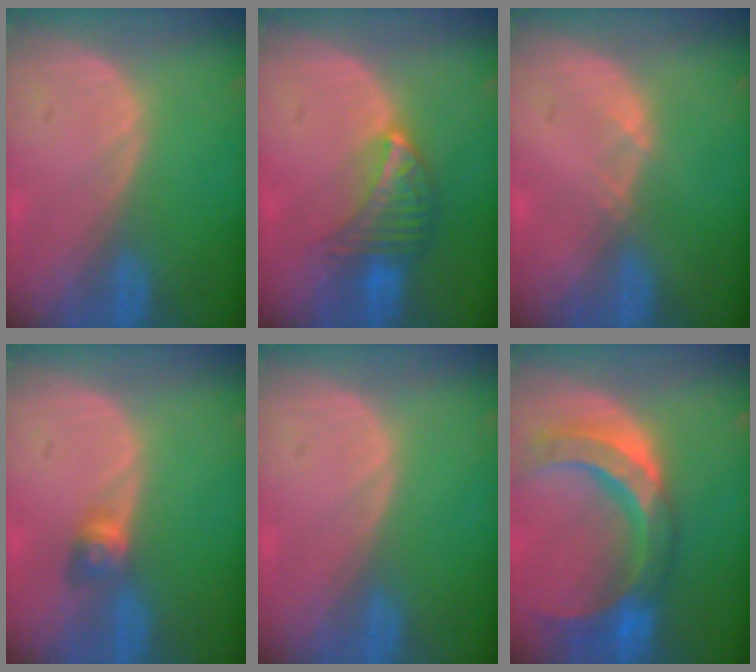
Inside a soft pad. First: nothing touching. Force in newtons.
{"total": 6.7, "press": 6.0, "slide": 2.8}
{"total": 0.8, "press": 0.8, "slide": 0.1}
{"total": 2.9, "press": 2.5, "slide": 1.5}
{"total": 0.0}
{"total": 11.5, "press": 9.7, "slide": 6.1}